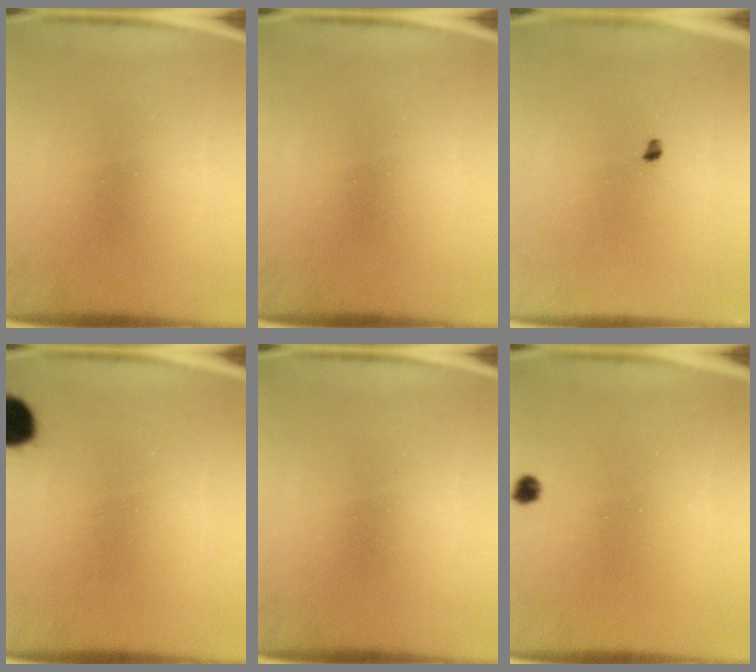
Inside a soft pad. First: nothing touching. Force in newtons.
{"total": 0.0}
{"total": 1.1}
{"total": 7.0}
{"total": 0.0}
{"total": 1.4}